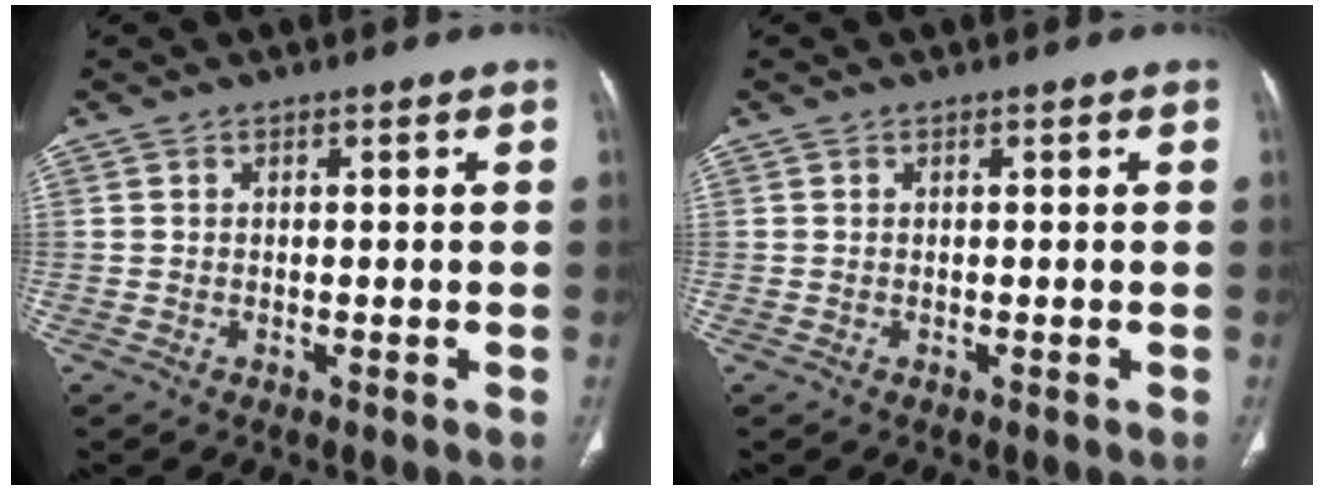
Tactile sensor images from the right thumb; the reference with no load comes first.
{"total": 0.0}